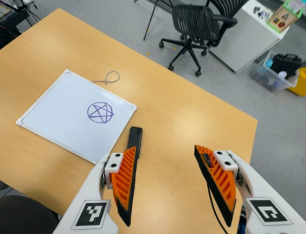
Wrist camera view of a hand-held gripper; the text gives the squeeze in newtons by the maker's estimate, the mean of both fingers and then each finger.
{"total": 0.0}